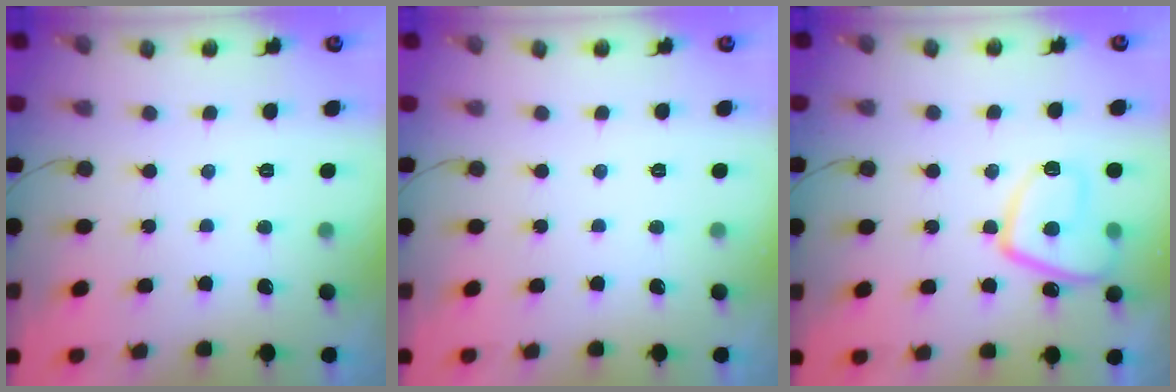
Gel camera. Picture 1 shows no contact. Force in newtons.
{"total": 0.0}
{"total": 12.2, "press": 12.2, "slide": 1.2}